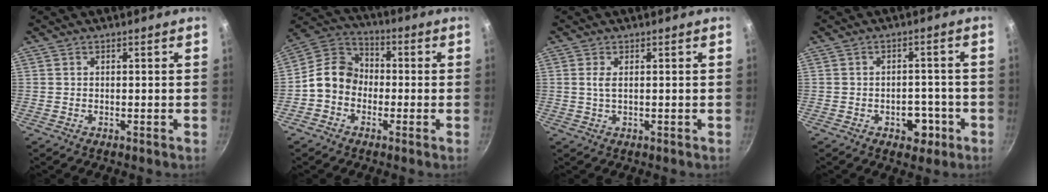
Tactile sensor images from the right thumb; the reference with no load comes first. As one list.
[{"total": 9.4, "force": [-1.9, 7.9, 4.8], "torque": [-0.055, 0.038, -0.061]}, {"total": 1.8, "force": [0.3, 0.7, 1.7], "torque": [-0.037, -0.001, 0.008]}, {"total": 5.5, "force": [-2.3, 3.8, 3.3], "torque": [-0.018, 0.016, -0.024]}]